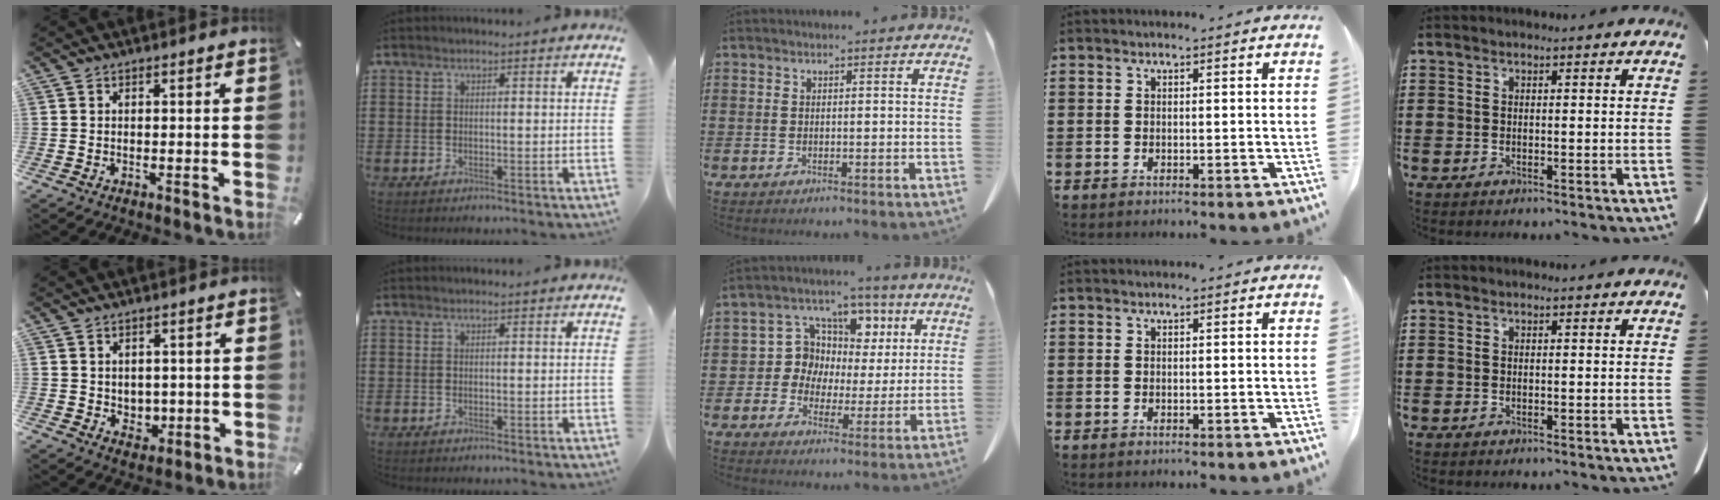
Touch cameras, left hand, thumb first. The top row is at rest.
{"thumb": {"total": 3.9, "force": [1.3, 3.6, 0.6], "torque": [0.004, -0.007, 0.020]}, "middle": {"total": 7.8, "force": [1.9, 7.2, 2.4], "torque": [-0.080, -0.007, 0.034]}}